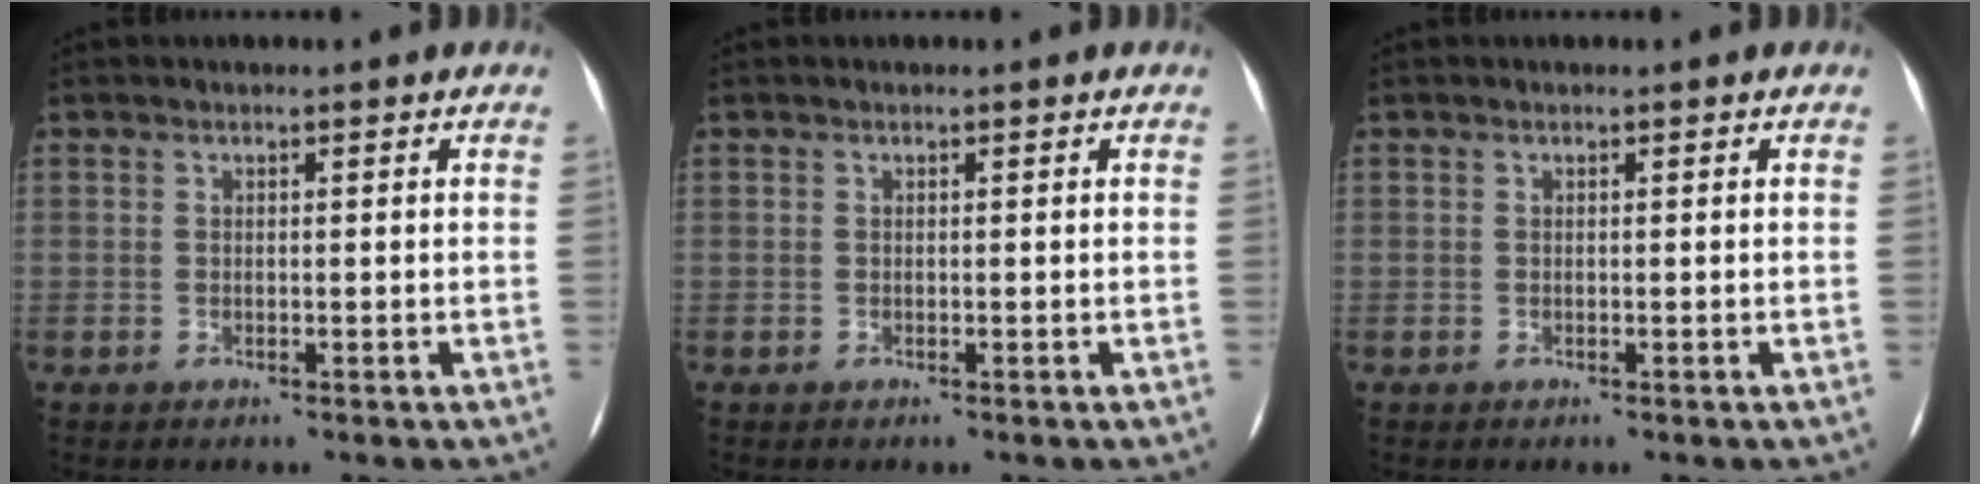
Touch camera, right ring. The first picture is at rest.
{"total": 0.0}
{"total": 0.0}